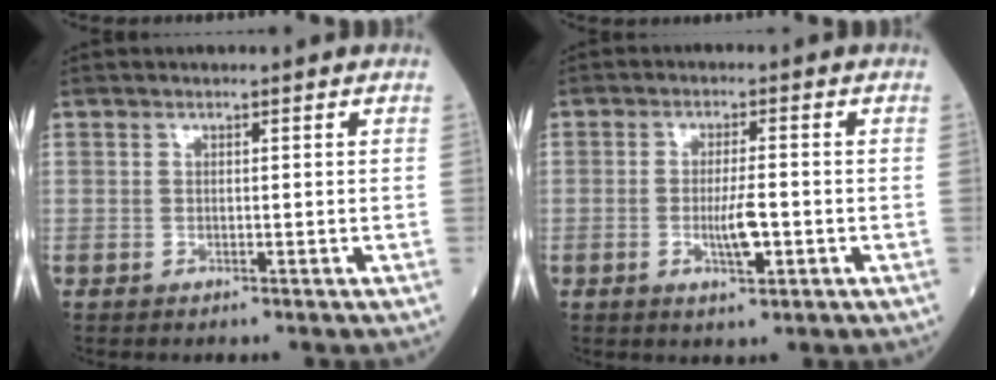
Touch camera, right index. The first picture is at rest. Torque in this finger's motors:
{"motor_torque": [-0.11, -0.04, 0.04, 0.01]}